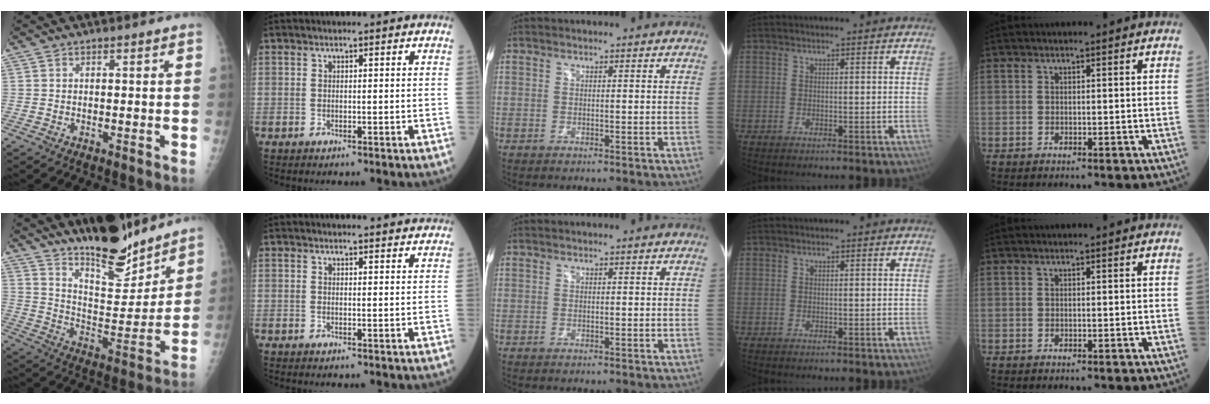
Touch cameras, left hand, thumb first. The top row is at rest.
{"thumb": {"total": 17.6, "force": [14.6, 4.8, 8.6], "torque": [-0.096, -0.109, 0.245]}, "index": {"total": 6.9, "force": [6.6, 0.9, 1.6], "torque": [-0.010, 0.011, 0.061]}}